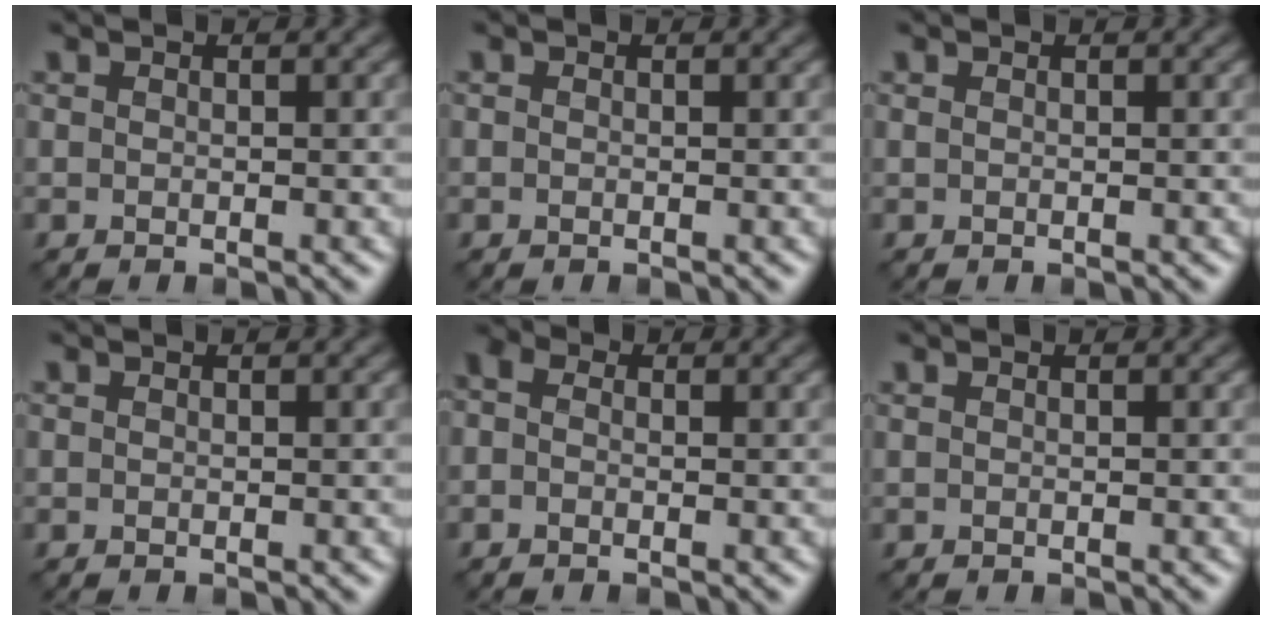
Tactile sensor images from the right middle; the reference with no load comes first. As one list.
[{"total": 0.0}, {"total": 0.0}, {"total": 0.0}, {"total": 2.1, "force": [0.2, 1.7, 1.3], "torque": [-0.029, 0.004, -0.021]}, {"total": 0.0}]